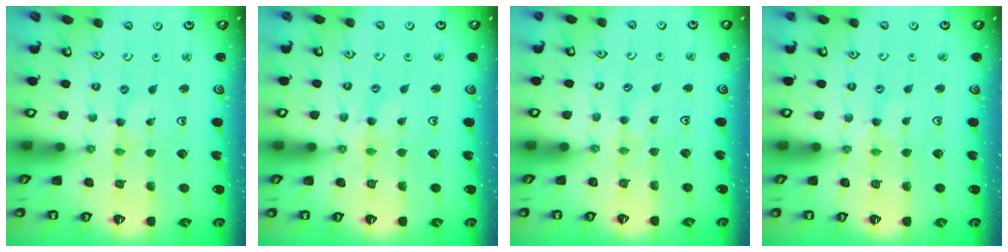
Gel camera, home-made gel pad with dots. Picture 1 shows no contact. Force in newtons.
{"total": 1.3, "press": 1.3, "slide": 0.2}
{"total": 2.2, "press": 2.2, "slide": 0.4}
{"total": 1.2, "press": 1.1, "slide": 0.2}